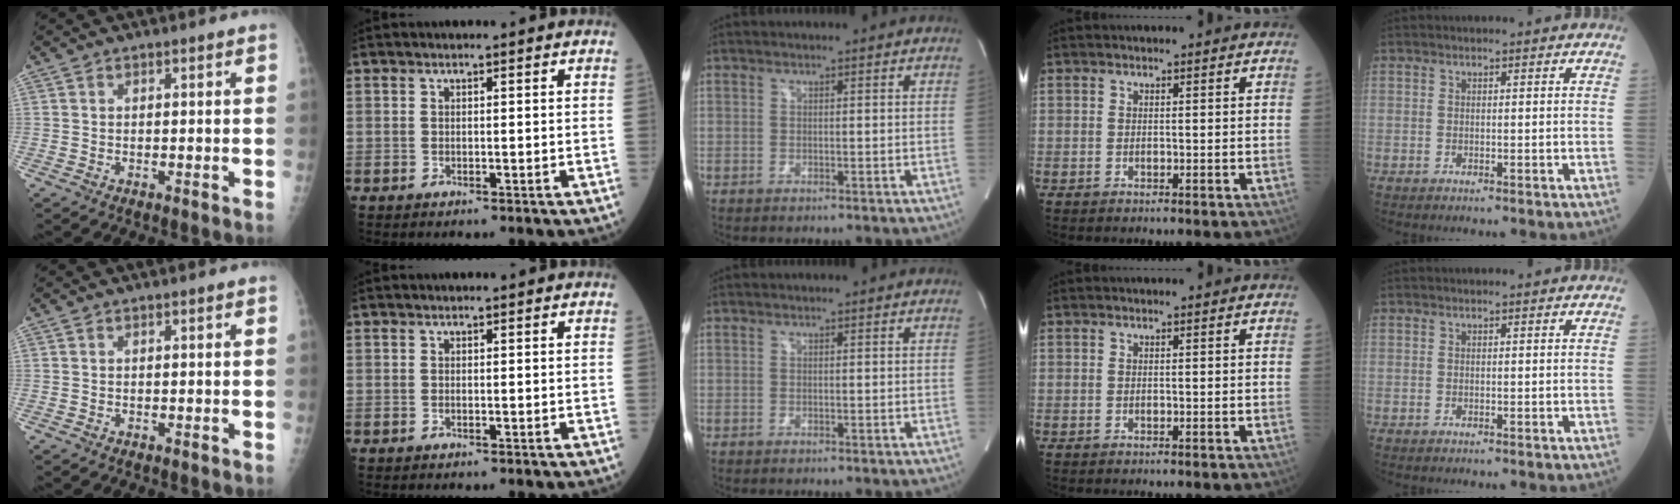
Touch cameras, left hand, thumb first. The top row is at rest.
{}